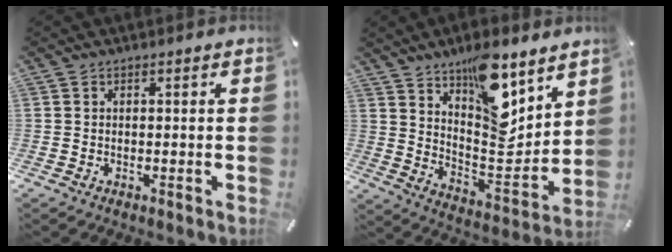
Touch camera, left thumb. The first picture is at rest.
{"total": 15.7, "force": [11.1, 6.0, 9.3], "torque": [-0.121, -0.088, 0.190]}